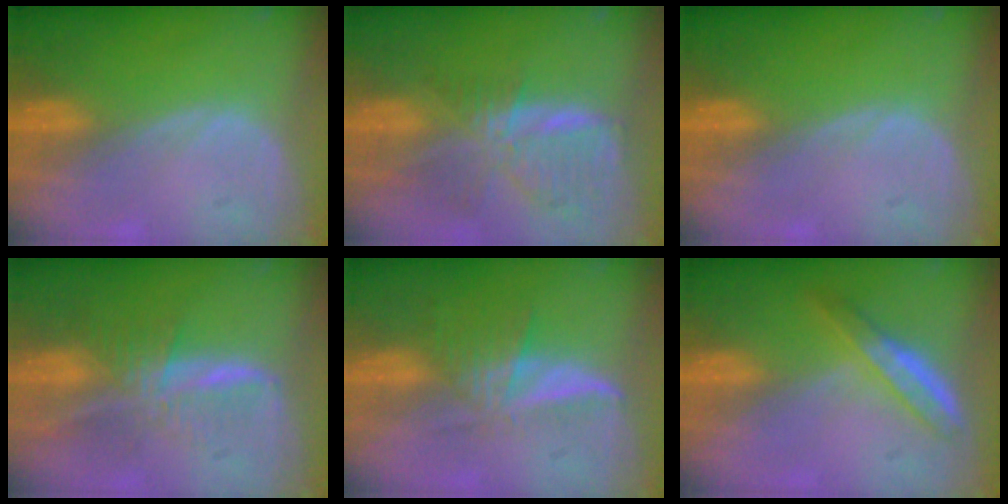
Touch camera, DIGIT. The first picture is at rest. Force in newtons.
{"total": 8.4, "press": 7.4, "slide": 4.1}
{"total": 0.0}
{"total": 8.1, "press": 6.8, "slide": 4.3}
{"total": 6.0, "press": 5.2, "slide": 2.9}
{"total": 4.9, "press": 4.5, "slide": 2.0}